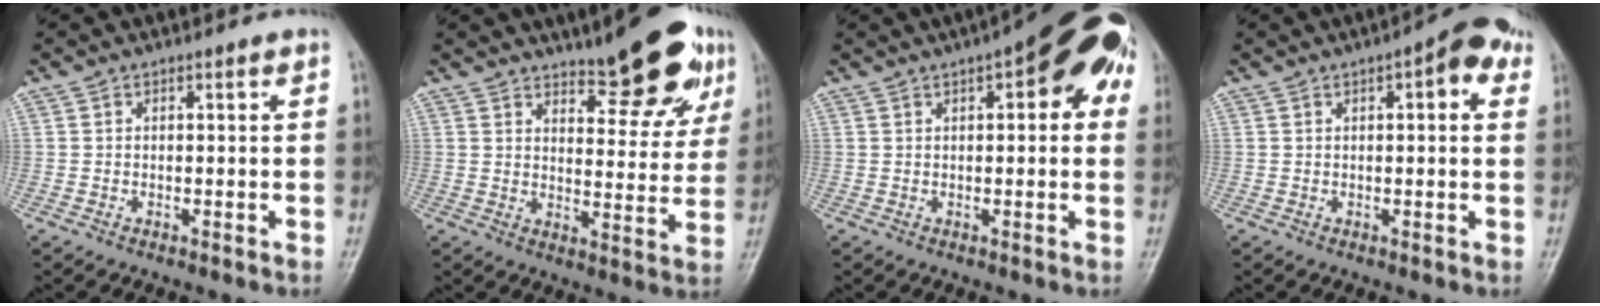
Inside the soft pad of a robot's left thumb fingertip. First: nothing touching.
{"total": 13.3, "force": [9.2, 4.6, 8.5], "torque": [-0.074, -0.049, 0.130]}
{"total": 15.0, "force": [5.6, 5.7, 12.7], "torque": [-0.136, 0.017, 0.060]}
{"total": 7.3, "force": [3.2, 2.7, 6.0], "torque": [-0.061, 0.009, 0.033]}